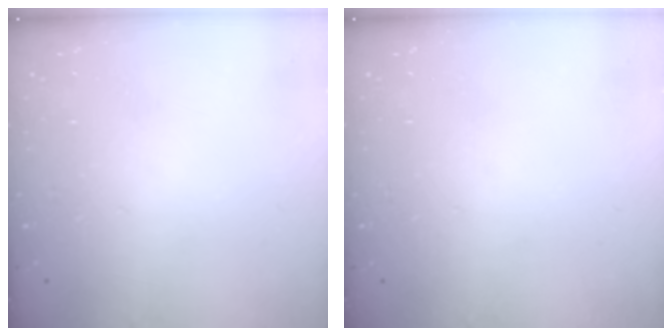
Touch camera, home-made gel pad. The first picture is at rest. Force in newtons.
{"total": 0.0}